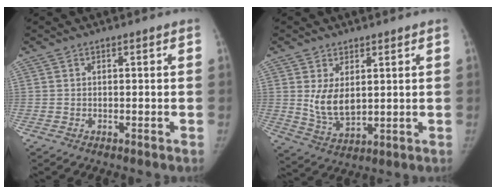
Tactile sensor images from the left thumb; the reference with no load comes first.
{"total": 7.2, "force": [1.9, 4.7, 5.2], "torque": [-0.073, -0.024, 0.049]}